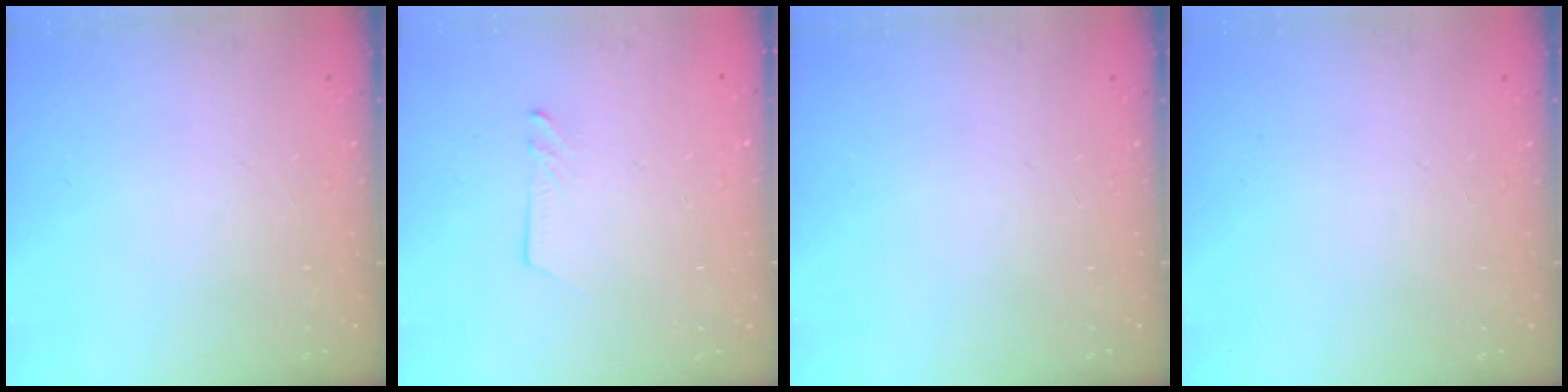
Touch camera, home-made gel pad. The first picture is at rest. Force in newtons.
{"total": 1.2, "press": 1.2, "slide": 0.1}
{"total": 0.0}
{"total": 0.0}